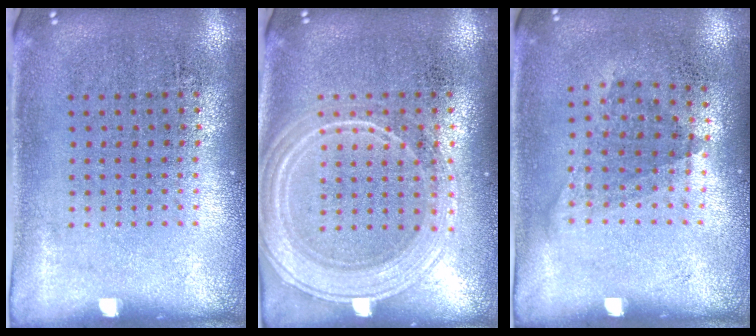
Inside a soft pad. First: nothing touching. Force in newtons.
{"total": 2.0, "press": 2.0, "slide": 0.3}
{"total": 1.1, "press": 0.8, "slide": 0.7}